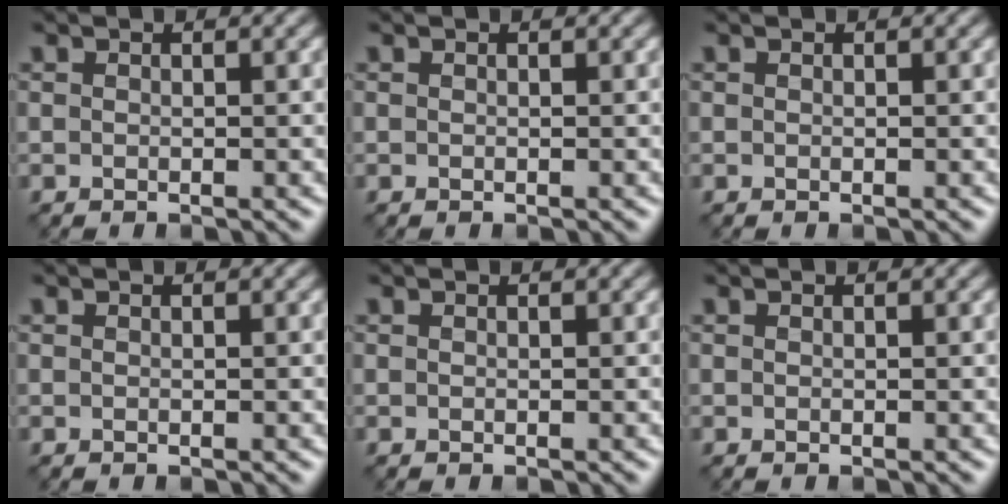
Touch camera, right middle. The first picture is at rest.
{"total": 0.0}
{"total": 0.0}
{"total": 0.0}
{"total": 0.0}
{"total": 0.0}